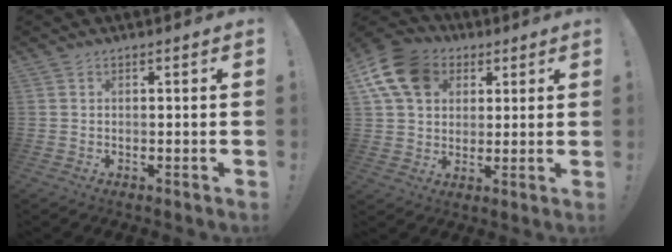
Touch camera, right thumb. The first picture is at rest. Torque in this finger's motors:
{"motor_torque": [0.35, 0.33, 1.02, 0.34, 0.20]}